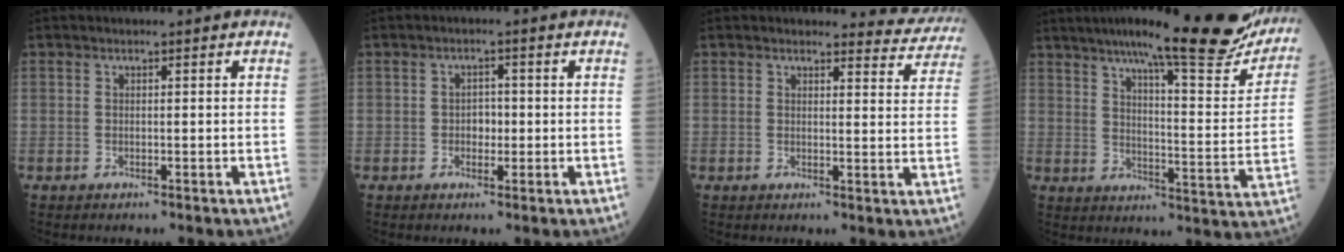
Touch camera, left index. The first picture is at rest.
{"total": 2.2, "force": [-0.5, 1.5, 1.5], "torque": [-0.018, 0.004, -0.009]}
{"total": 6.1, "force": [6.0, 1.0, -0.8], "torque": [0.025, -0.029, 0.044]}
{"total": 26.1, "force": [21.6, 2.9, 14.3], "torque": [-0.208, -0.042, 0.273]}